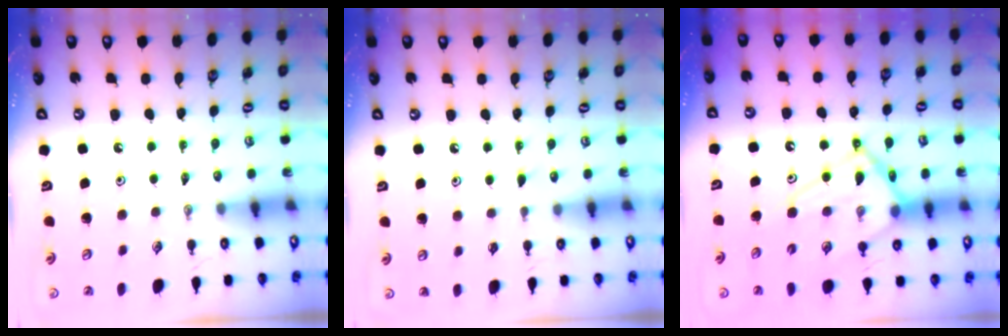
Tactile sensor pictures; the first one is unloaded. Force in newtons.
{"total": 5.6, "press": 5.6, "slide": 0.5}
{"total": 15.6, "press": 15.6, "slide": 0.7}